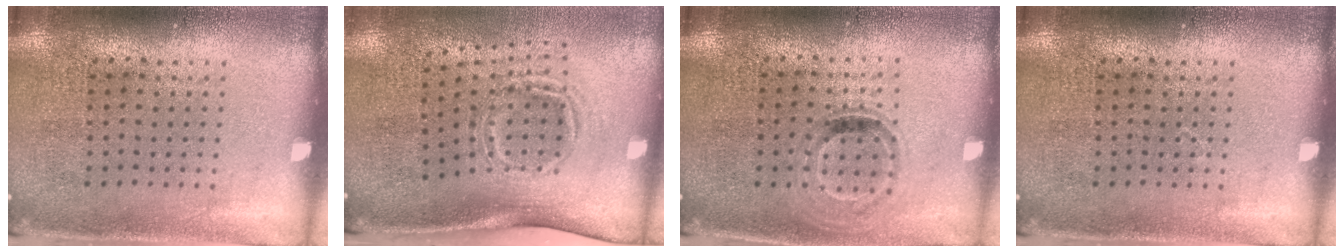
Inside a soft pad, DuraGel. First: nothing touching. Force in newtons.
{"total": 1.8, "press": 1.2, "slide": 1.4}
{"total": 1.0, "press": 0.9, "slide": 0.6}
{"total": 0.0}